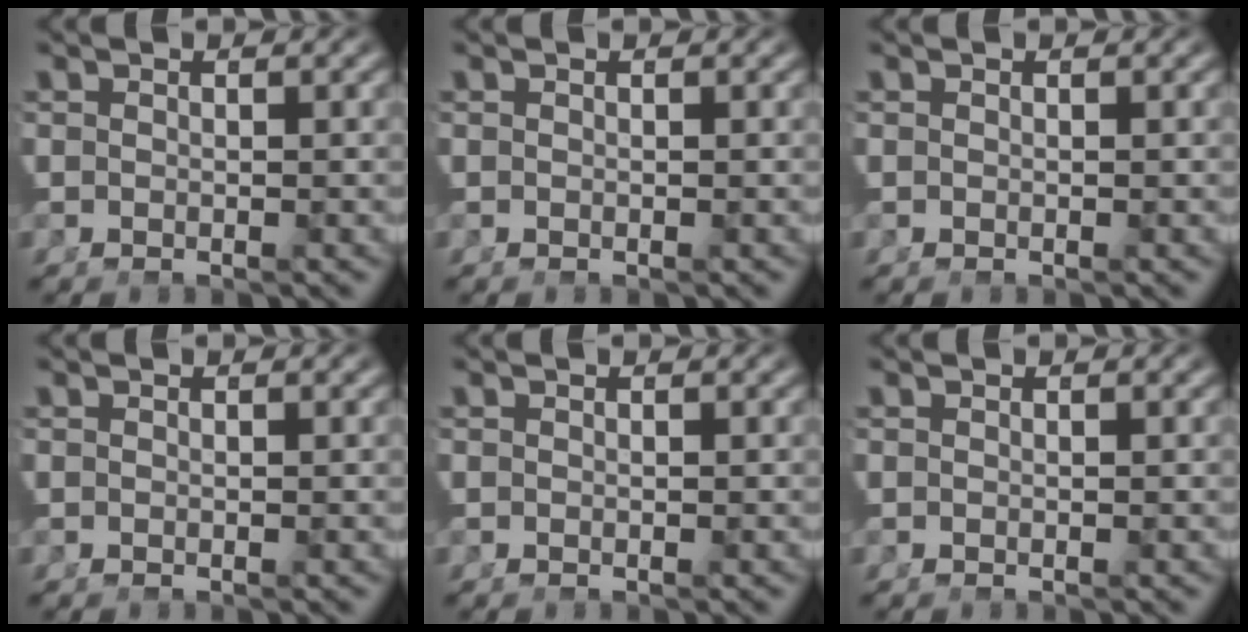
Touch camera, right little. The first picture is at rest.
{"total": 0.0}
{"total": 0.0}
{"total": 0.0}
{"total": 0.0}
{"total": 0.0}